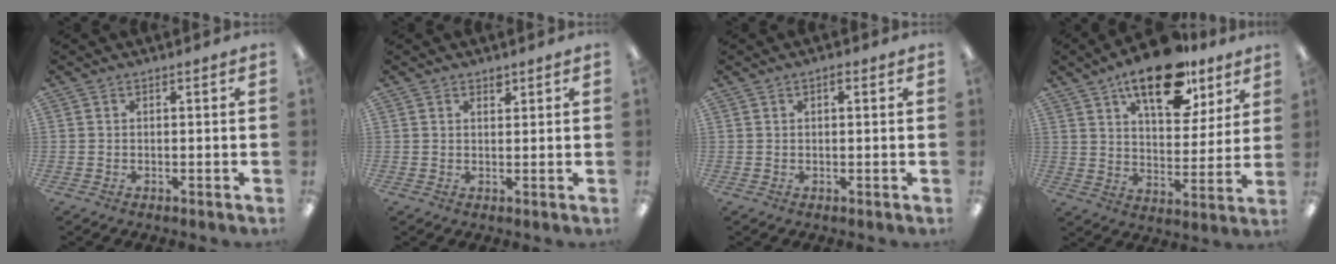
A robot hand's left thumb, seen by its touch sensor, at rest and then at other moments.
{"total": 1.7, "force": [1.3, 0.9, 0.7], "torque": [0.003, -0.006, 0.021]}
{"total": 1.5, "force": [0.8, 0.7, 1.1], "torque": [-0.016, 0.001, 0.011]}
{"total": 19.0, "force": [12.8, 8.4, 11.3], "torque": [-0.172, -0.060, 0.214]}